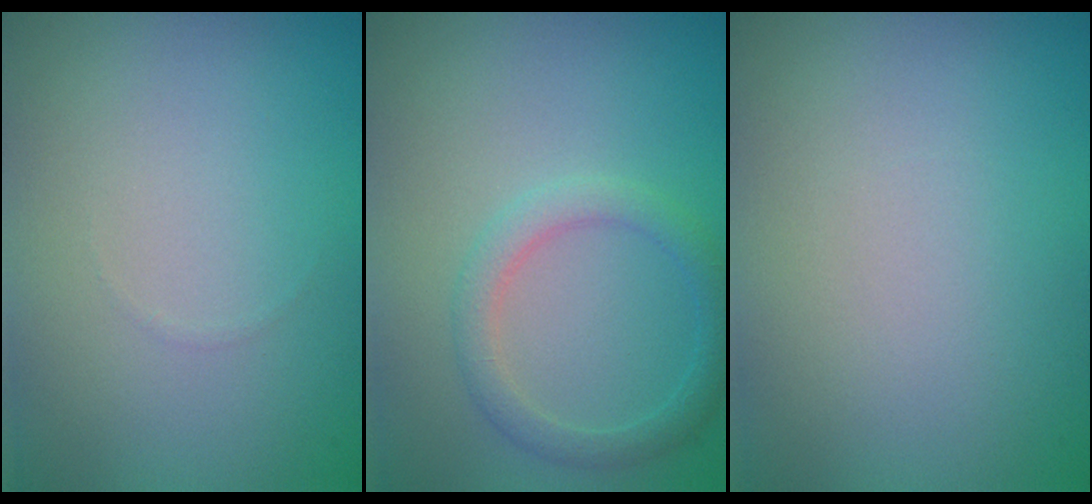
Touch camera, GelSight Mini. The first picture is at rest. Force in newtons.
{"total": 2.3, "press": 2.3, "slide": 0.1}
{"total": 0.0}